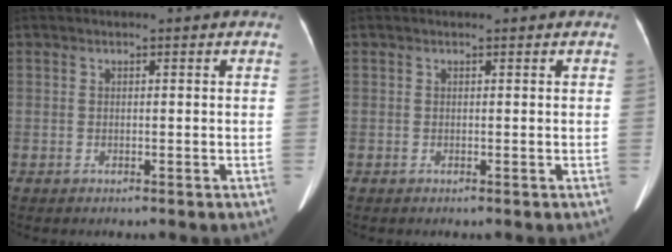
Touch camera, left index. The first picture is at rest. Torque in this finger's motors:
{"motor_torque": [0.06, 0.11, 0.03, 0.01]}